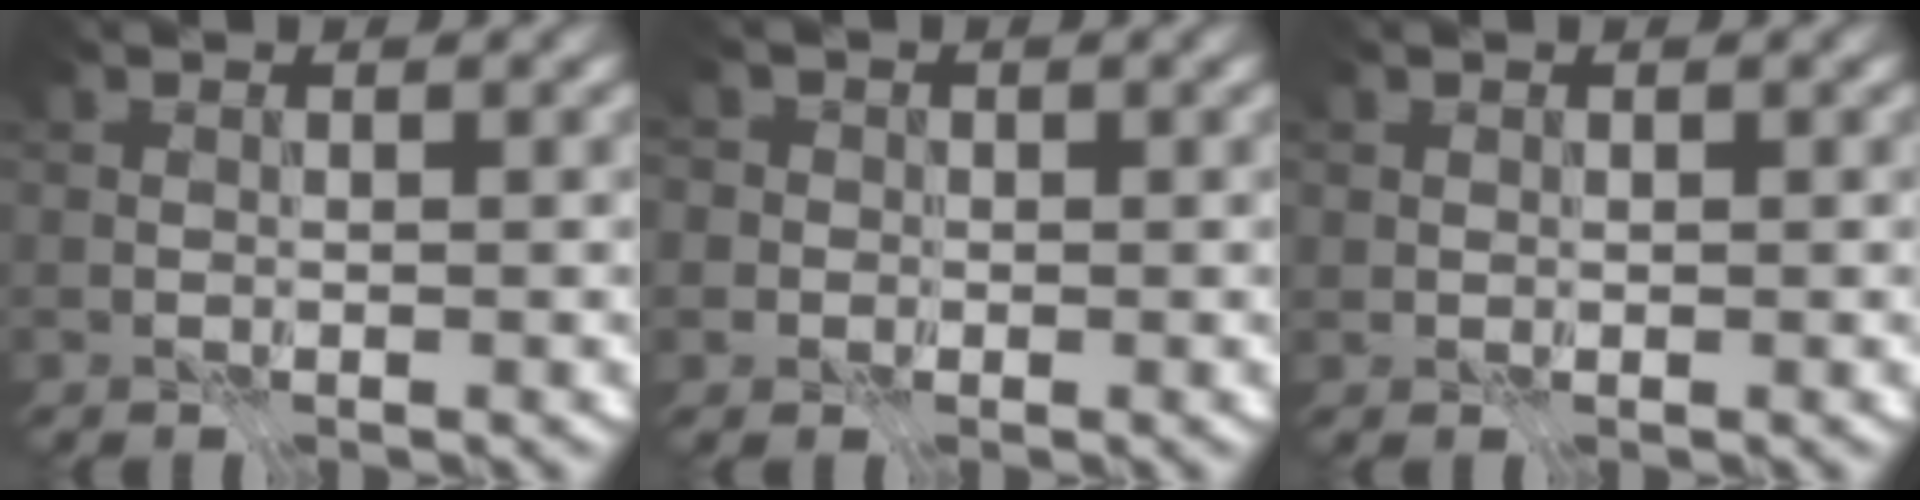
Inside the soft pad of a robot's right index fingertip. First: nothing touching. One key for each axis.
{"total": 2.8, "fx": 0.5, "fy": 2.7, "fz": 0.5, "tx": 0.013, "ty": 0.016, "tz": -0.014}
{"total": 0.6, "fx": 0.4, "fy": 0.5, "fz": 0.0, "tx": 0.005, "ty": -0.001, "tz": 0.007}